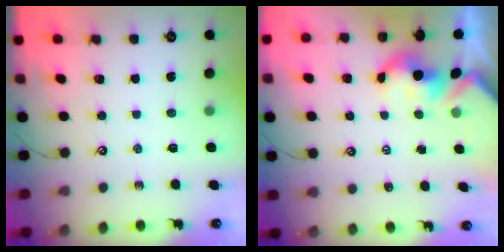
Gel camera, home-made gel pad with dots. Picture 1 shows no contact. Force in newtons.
{"total": 2.5, "press": 2.5, "slide": 0.2}